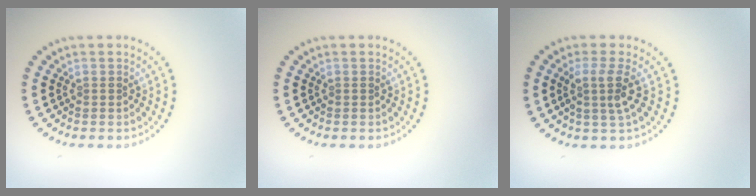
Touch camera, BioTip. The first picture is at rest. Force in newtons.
{"total": 0.0}
{"total": 2.7, "press": 2.0, "slide": 1.8}